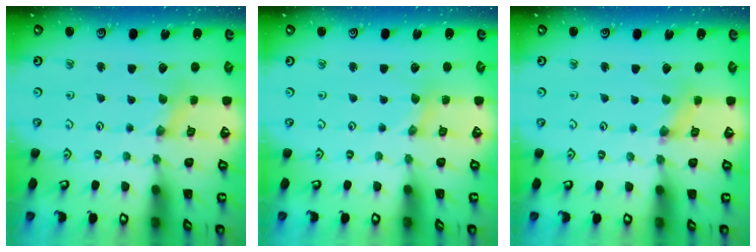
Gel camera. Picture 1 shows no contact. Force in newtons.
{"total": 0.0}
{"total": 1.3, "press": 1.3, "slide": 0.3}